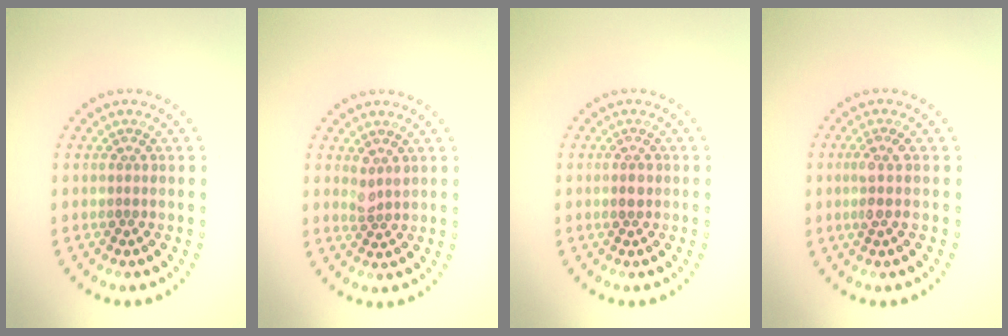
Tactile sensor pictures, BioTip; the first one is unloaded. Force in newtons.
{"total": 1.4, "press": 1.3, "slide": 0.5}
{"total": 1.2, "press": 1.1, "slide": 0.2}
{"total": 1.8, "press": 1.5, "slide": 1.0}